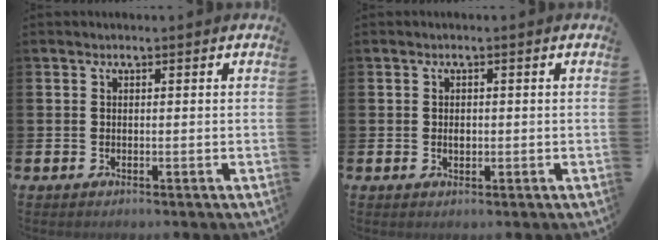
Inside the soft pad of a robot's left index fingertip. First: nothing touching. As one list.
[{"total": 1.2, "force": [0.0, 0.8, 0.9], "torque": [-0.008, 0.002, -0.004]}]